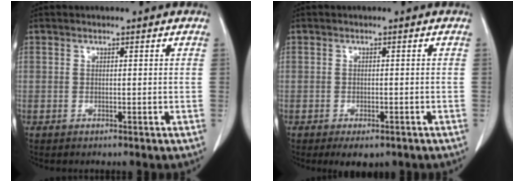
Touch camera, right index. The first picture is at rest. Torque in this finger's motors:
{"motor_torque": [0.09, -0.28, -0.10, -0.05]}